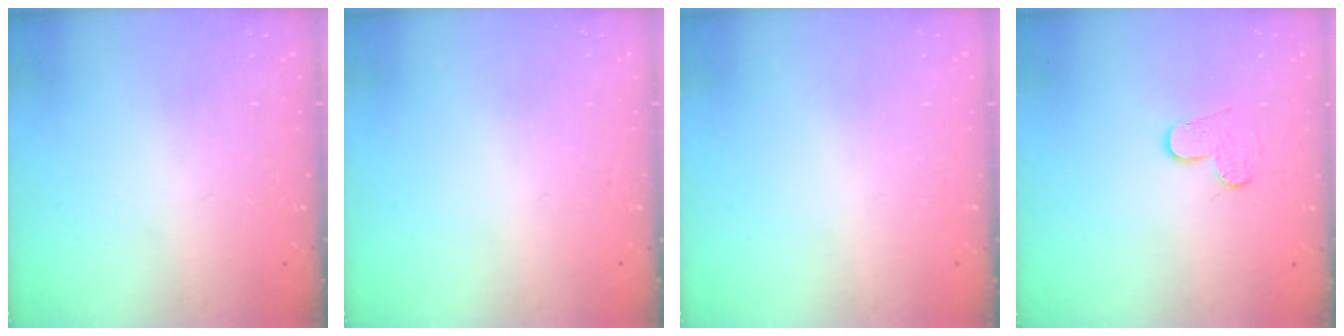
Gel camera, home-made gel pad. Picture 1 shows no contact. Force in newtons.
{"total": 0.0}
{"total": 0.0}
{"total": 4.1, "press": 4.1, "slide": 0.3}